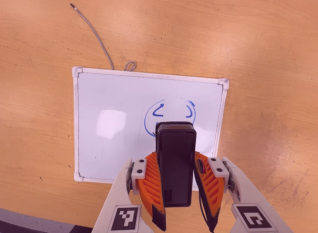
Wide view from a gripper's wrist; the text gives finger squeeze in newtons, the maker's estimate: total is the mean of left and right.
{"total": 6.0, "left": 4.6, "right": 7.4}